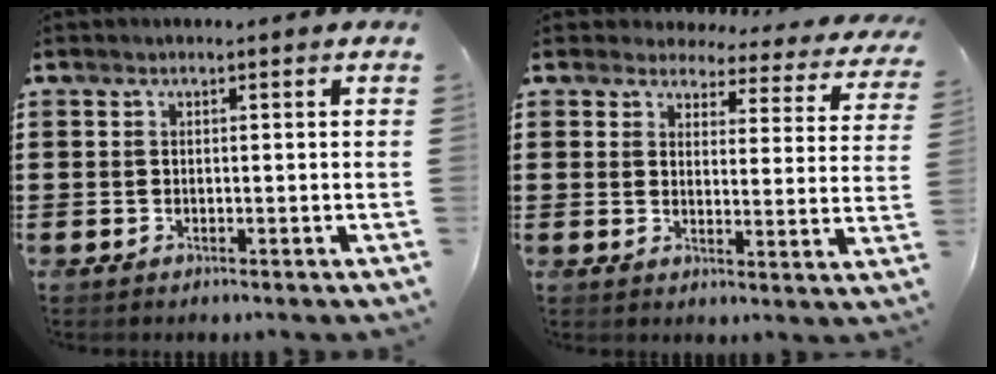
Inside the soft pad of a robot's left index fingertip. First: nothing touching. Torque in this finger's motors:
{"motor_torque": [2.14, 0.00, 0.41, 0.00]}